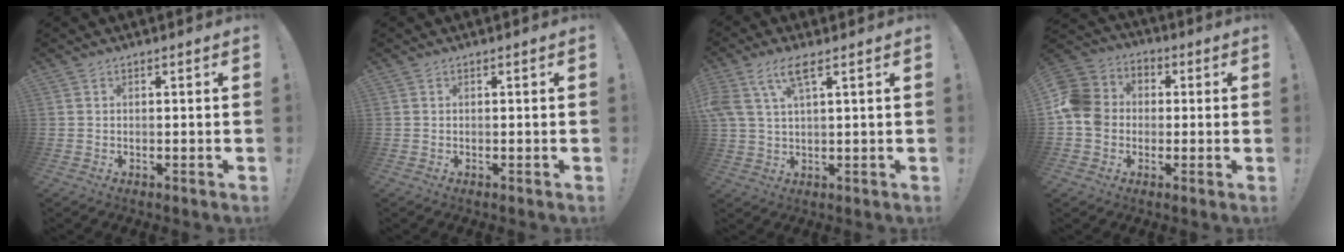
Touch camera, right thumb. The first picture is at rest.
{"total": 0.0}
{"total": 7.7, "force": [4.1, 2.6, 5.9], "torque": [-0.128, 0.001, 0.082]}
{"total": 11.0, "force": [-1.6, 9.9, 4.7], "torque": [-0.093, 0.025, -0.026]}